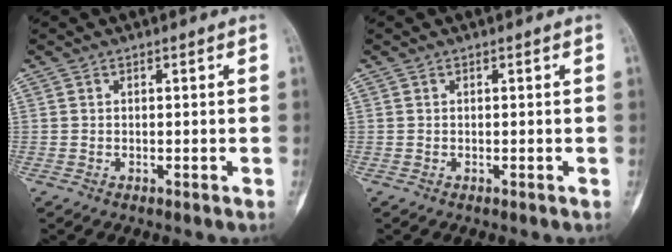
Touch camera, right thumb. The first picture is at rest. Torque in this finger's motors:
{"motor_torque": [0.34, 0.22, 0.00, 0.00, 0.00]}